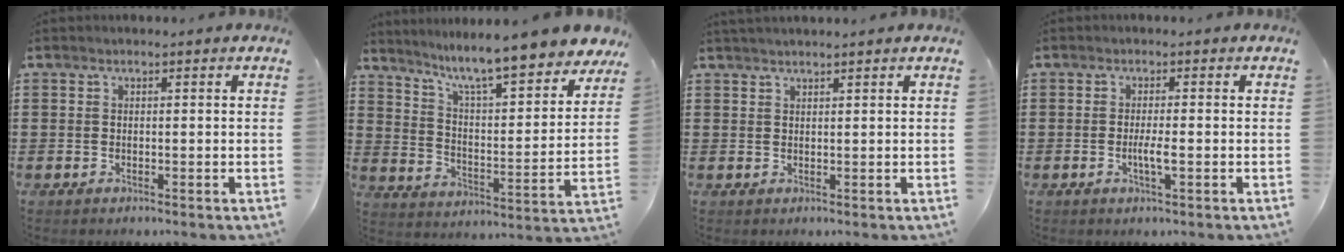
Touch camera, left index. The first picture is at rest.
{"total": 8.7, "force": [7.6, -0.3, 4.2], "torque": [-0.104, -0.062, 0.121]}
{"total": 1.2, "force": [1.1, -0.1, 0.4], "torque": [-0.008, 0.000, 0.022]}
{"total": 2.7, "force": [-0.6, 0.4, 2.6], "torque": [-0.047, -0.001, -0.010]}